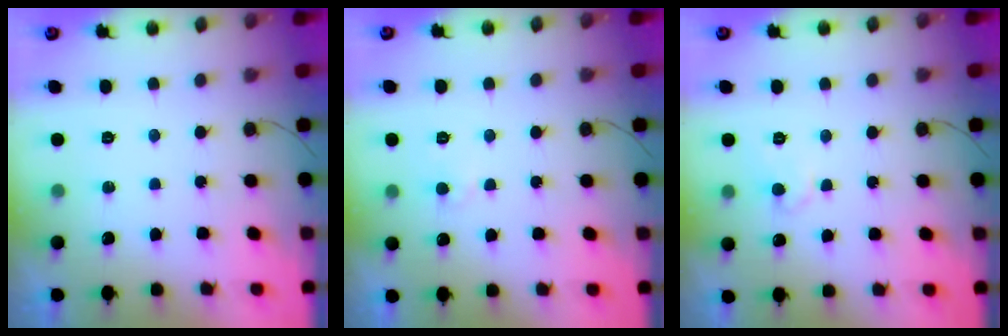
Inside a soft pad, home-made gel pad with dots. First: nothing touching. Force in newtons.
{"total": 3.6, "press": 3.5, "slide": 0.4}
{"total": 6.3, "press": 6.3, "slide": 0.7}